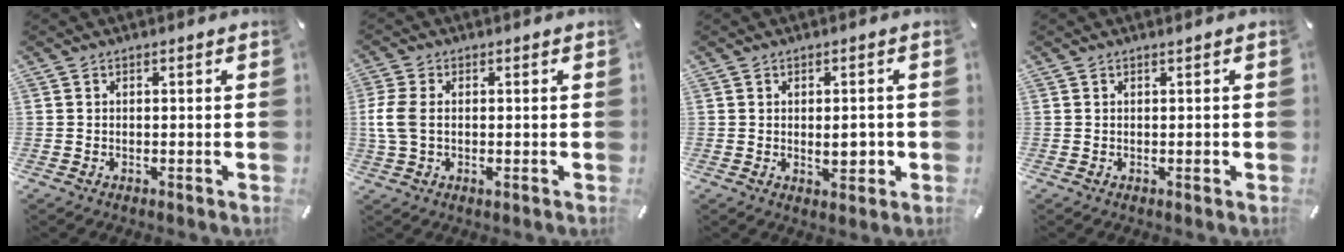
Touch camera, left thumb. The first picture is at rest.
{"total": 5.5, "force": [-0.2, 3.1, 4.6], "torque": [-0.106, -0.003, -0.006]}
{"total": 4.5, "force": [-0.2, 2.5, 3.8], "torque": [-0.043, -0.004, -0.007]}
{"total": 1.0, "force": [-0.2, 0.2, 1.0], "torque": [-0.016, -0.002, -0.002]}